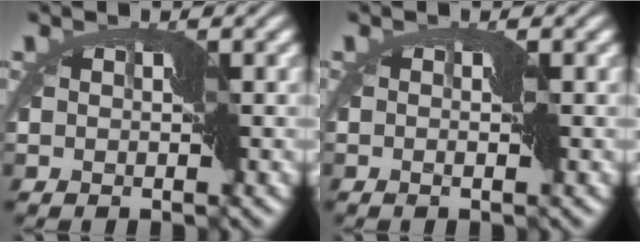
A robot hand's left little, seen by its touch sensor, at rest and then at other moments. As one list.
[{"total": 0.6, "force": [-0.2, -0.5, 0.3], "torque": [-0.013, 0.000, -0.006]}]